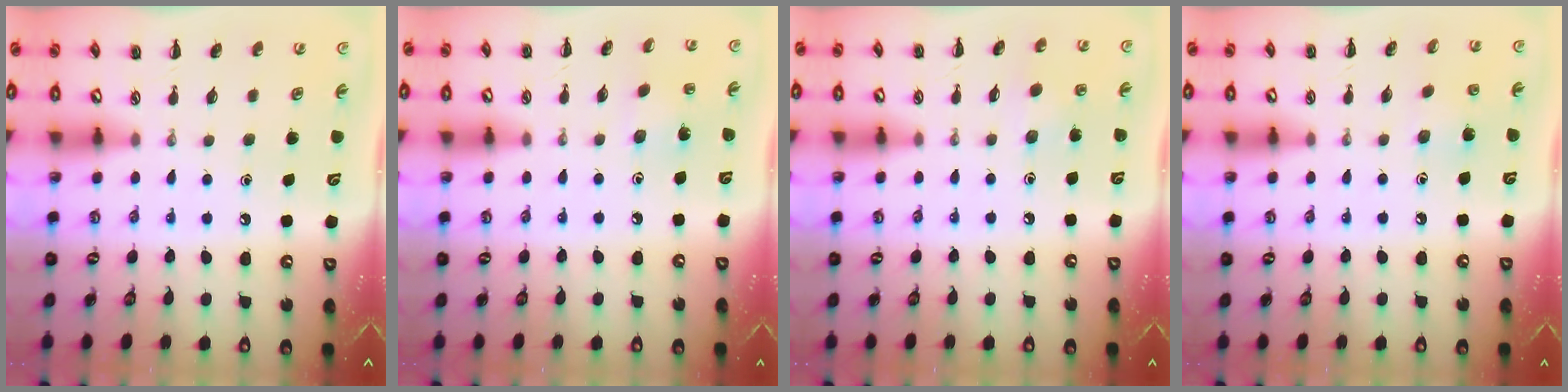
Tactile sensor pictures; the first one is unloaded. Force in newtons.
{"total": 2.5, "press": 2.4, "slide": 0.8}
{"total": 2.7, "press": 2.6, "slide": 0.6}
{"total": 3.7, "press": 3.5, "slide": 1.0}